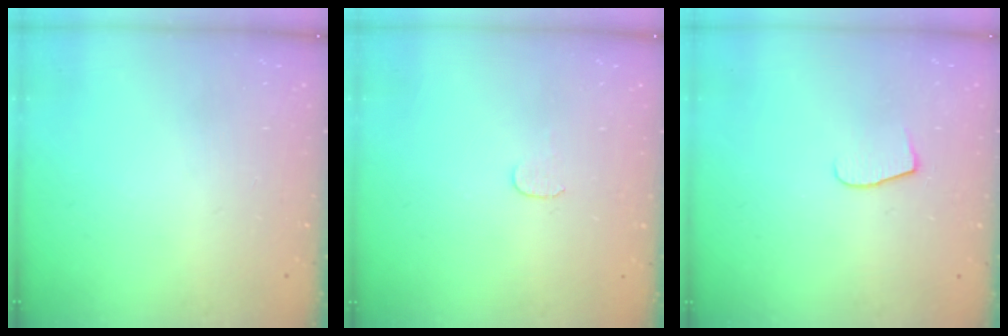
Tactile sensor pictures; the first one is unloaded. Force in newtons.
{"total": 3.9, "press": 3.9, "slide": 0.3}
{"total": 7.5, "press": 7.5, "slide": 0.6}